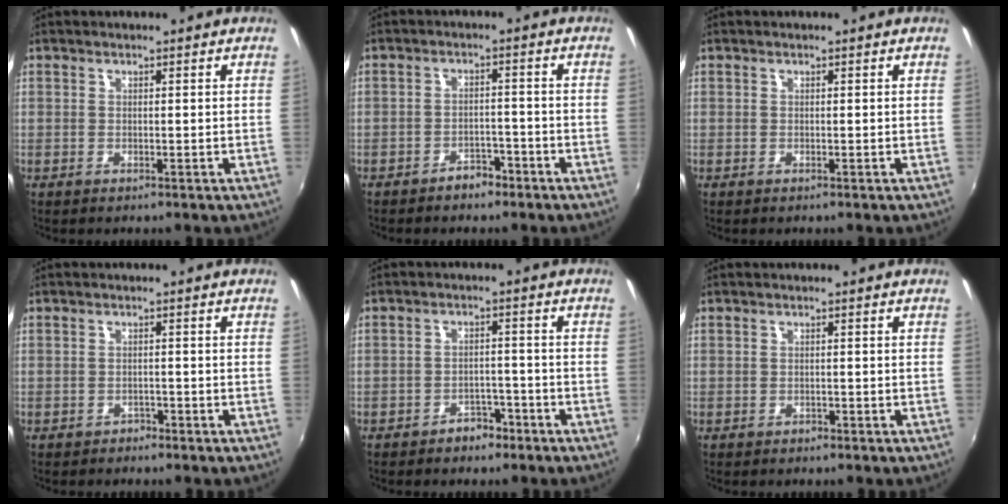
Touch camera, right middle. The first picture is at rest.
{"total": 3.5, "force": [-2.9, 1.7, 1.1], "torque": [-0.027, 0.009, -0.038]}
{"total": 0.0}
{"total": 1.7, "force": [-1.4, 0.9, 0.2], "torque": [-0.006, 0.000, -0.020]}
{"total": 4.0, "force": [-3.1, 2.3, 1.2], "torque": [-0.025, 0.012, -0.040]}
{"total": 1.0, "force": [-0.9, 0.5, 0.2], "torque": [-0.006, 0.001, -0.013]}